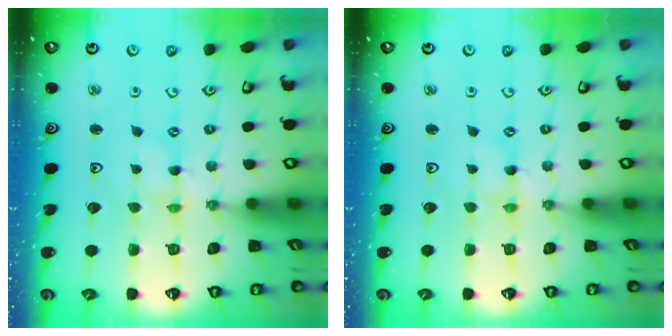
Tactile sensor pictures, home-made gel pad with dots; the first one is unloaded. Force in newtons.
{"total": 0.0}